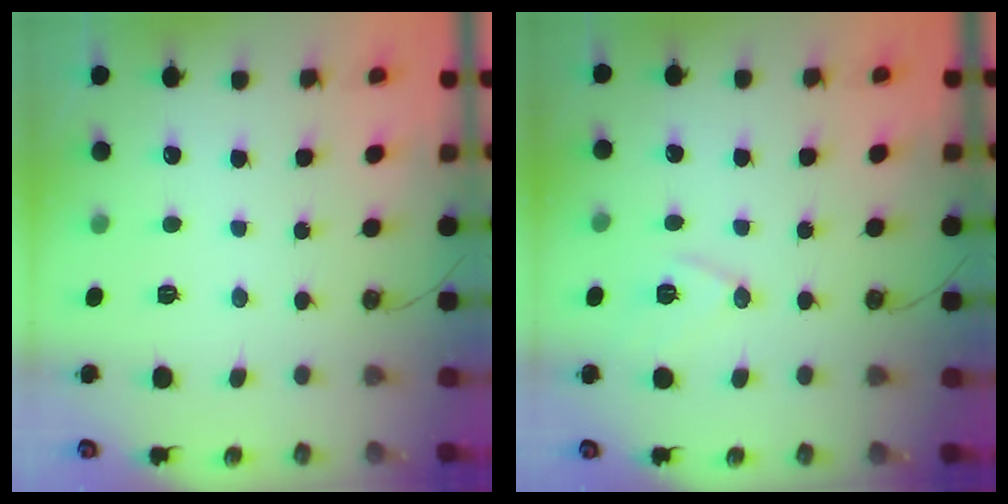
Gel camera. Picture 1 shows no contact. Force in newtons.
{"total": 8.3, "press": 7.5, "slide": 3.5}